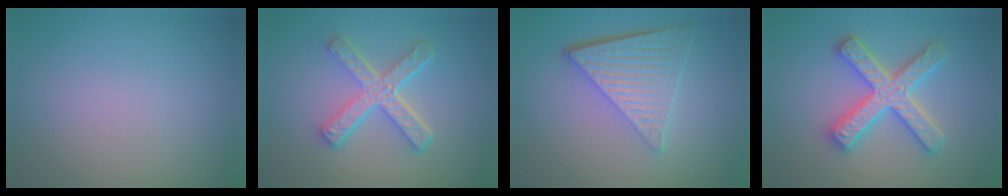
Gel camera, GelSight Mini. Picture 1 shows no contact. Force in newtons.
{"total": 4.9, "press": 3.7, "slide": 3.2}
{"total": 6.2, "press": 4.2, "slide": 4.5}
{"total": 5.0, "press": 5.0, "slide": 0.8}